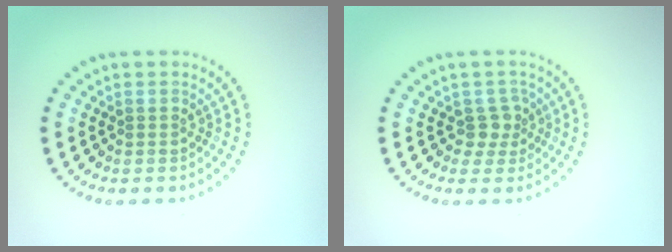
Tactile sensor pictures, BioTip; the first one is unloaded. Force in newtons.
{"total": 1.9, "press": 1.5, "slide": 1.1}